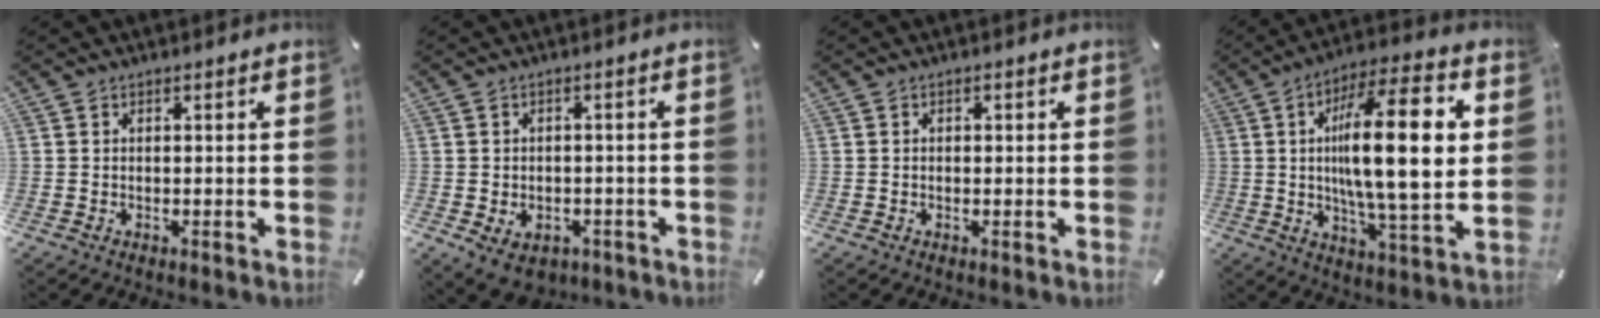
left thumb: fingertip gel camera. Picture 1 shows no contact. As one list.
[{"total": 5.7, "force": [-2.6, 4.2, 2.9], "torque": [-0.056, 0.017, -0.044]}, {"total": 0.6, "force": [-0.1, 0.5, 0.4], "torque": [-0.007, 0.003, -0.003]}, {"total": 22.7, "force": [3.7, 6.6, 21.4], "torque": [-0.362, -0.012, 0.042]}]